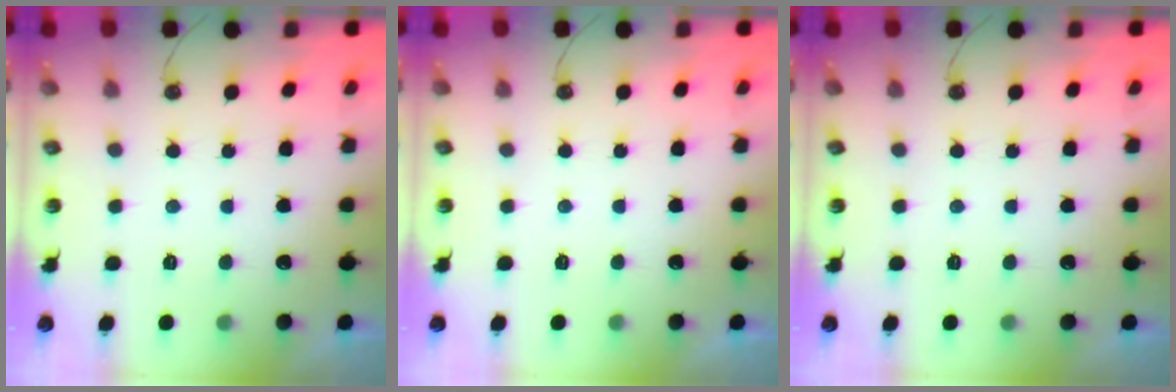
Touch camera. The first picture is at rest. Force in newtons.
{"total": 0.0}
{"total": 0.0}